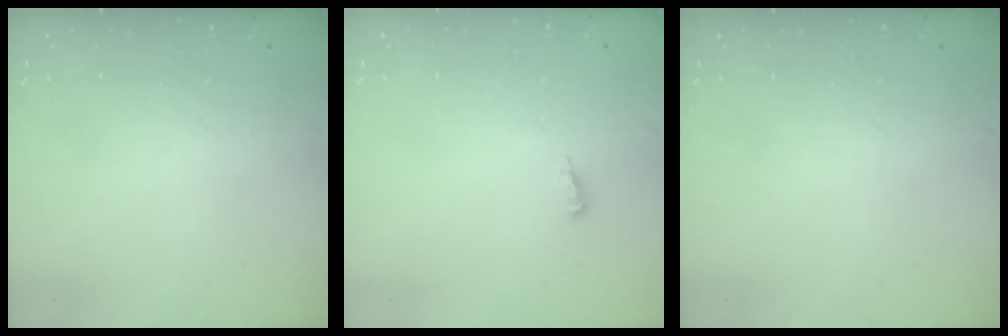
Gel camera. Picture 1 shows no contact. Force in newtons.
{"total": 3.9, "press": 3.6, "slide": 1.5}
{"total": 0.0}